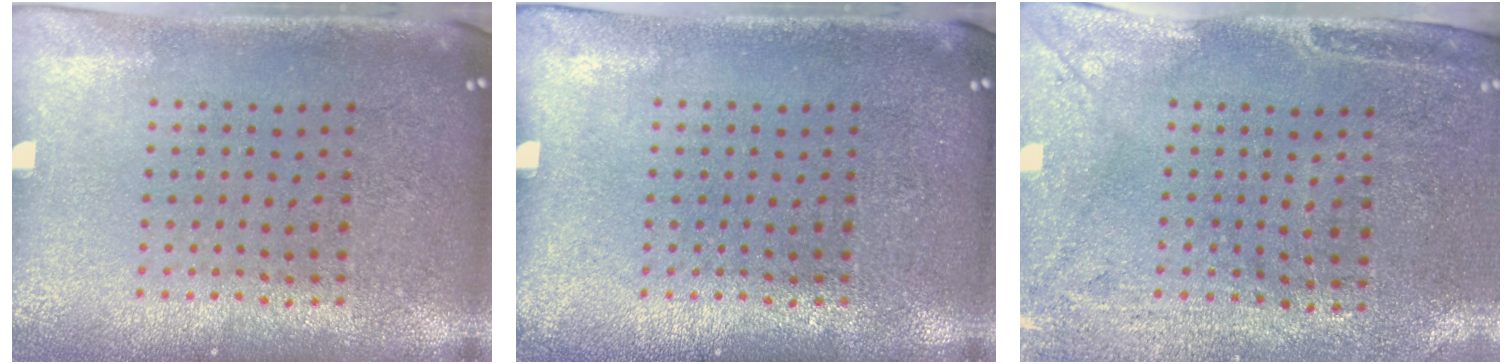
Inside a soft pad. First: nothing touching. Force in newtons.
{"total": 0.0}
{"total": 3.0, "press": 2.4, "slide": 1.8}